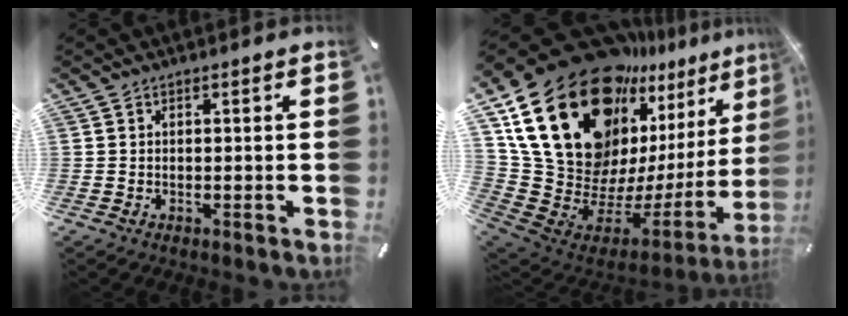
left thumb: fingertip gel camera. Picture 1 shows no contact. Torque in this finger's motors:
{"motor_torque": [2.75, 2.25, 1.58, -1.19, 1.05]}